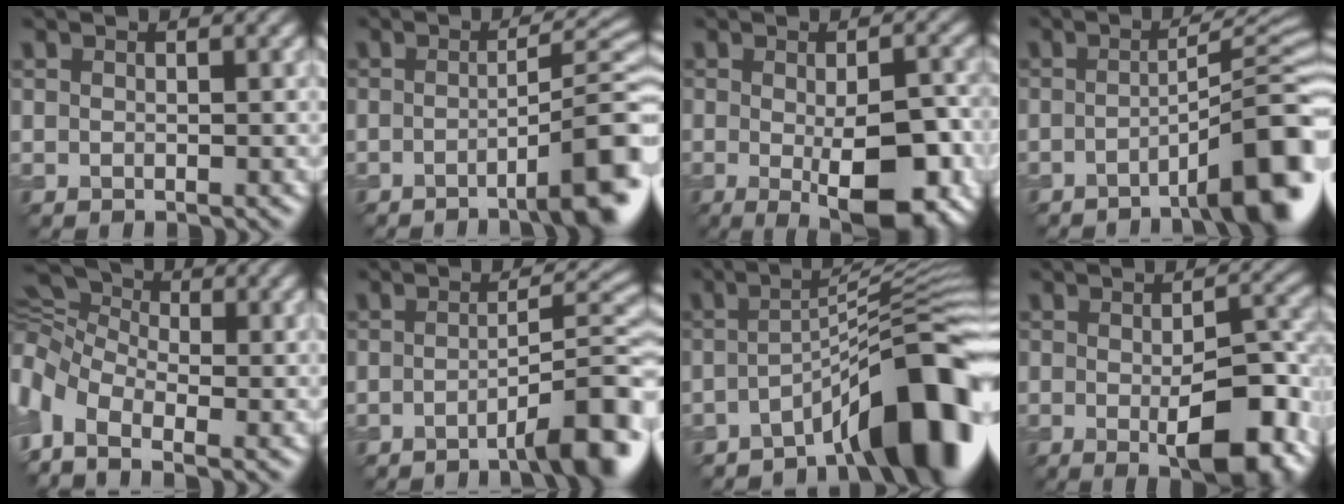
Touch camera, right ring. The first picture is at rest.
{"total": 7.8, "force": [-2.8, 1.2, 7.2], "torque": [-0.081, 0.015, -0.041]}
{"total": 7.7, "force": [-1.8, 2.1, 7.1], "torque": [-0.105, -0.007, -0.015]}
{"total": 8.8, "force": [-3.8, 1.3, 7.8], "torque": [-0.086, 0.020, -0.055]}
{"total": 6.8, "force": [-2.7, 4.0, 4.8], "torque": [-0.127, 0.003, -0.058]}
{"total": 6.7, "force": [-3.3, 1.0, 5.7], "torque": [-0.062, 0.023, -0.050]}
{"total": 10.0, "force": [-5.2, 1.8, 8.4], "torque": [-0.104, 0.026, -0.078]}
{"total": 8.2, "force": [-2.3, 2.4, 7.5], "torque": [-0.108, -0.004, -0.023]}